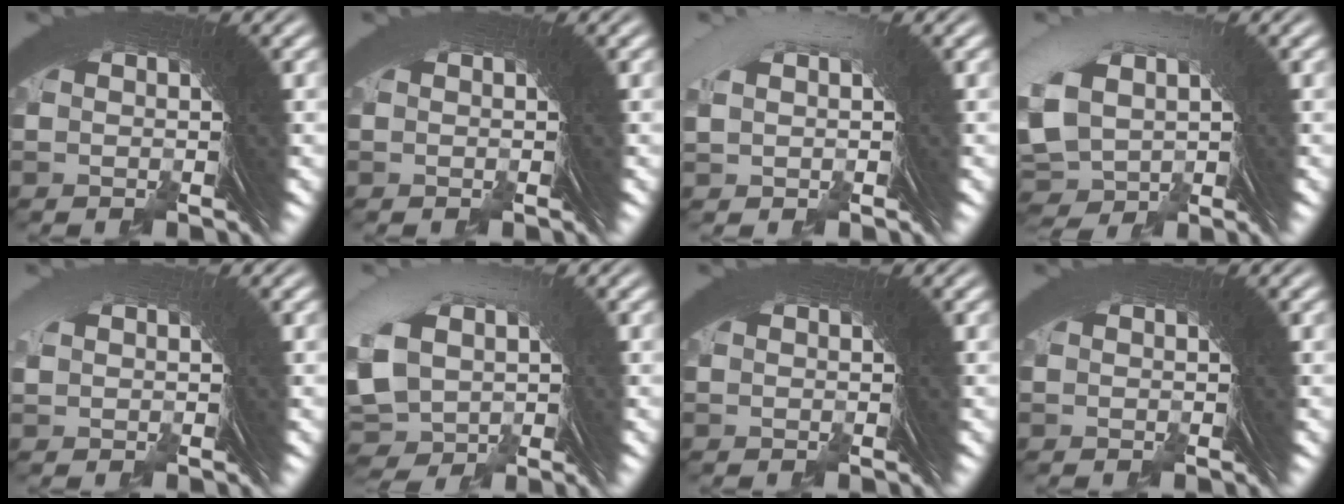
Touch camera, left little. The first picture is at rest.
{"total": 1.3, "force": [-0.4, -0.9, -0.8], "torque": [0.018, 0.005, -0.006]}
{"total": 1.1, "force": [0.7, 0.3, 0.8], "torque": [-0.023, 0.022, 0.010]}
{"total": 5.4, "force": [-0.3, 4.6, 2.9], "torque": [-0.094, -0.008, 0.006]}
{"total": 0.9, "force": [-0.1, -0.7, -0.6], "torque": [0.003, 0.007, 0.003]}
{"total": 5.9, "force": [-0.7, 5.1, 3.0], "torque": [-0.094, -0.012, -0.001]}
{"total": 0.0}
{"total": 0.9, "force": [-0.3, -0.7, -0.5], "torque": [0.013, 0.004, -0.006]}